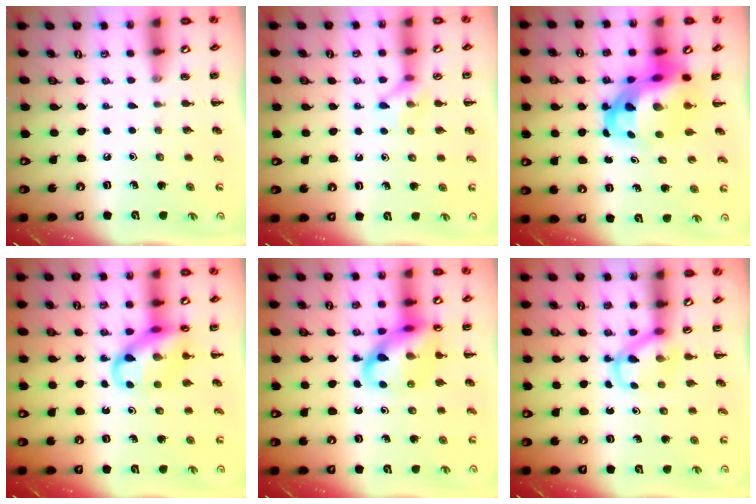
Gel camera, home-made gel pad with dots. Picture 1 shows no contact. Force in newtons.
{"total": 7.4, "press": 7.4, "slide": 0.5}
{"total": 10.2, "press": 9.8, "slide": 2.8}
{"total": 13.6, "press": 13.3, "slide": 3.1}
{"total": 15.8, "press": 15.7, "slide": 2.0}
{"total": 3.9, "press": 3.9, "slide": 0.7}